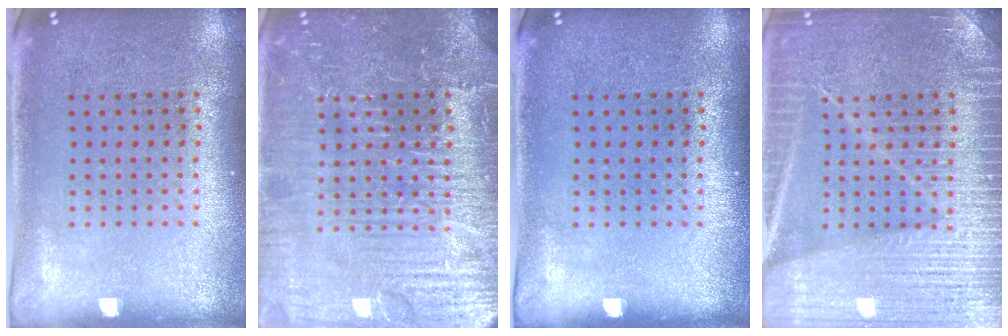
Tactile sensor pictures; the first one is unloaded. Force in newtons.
{"total": 7.7, "press": 7.6, "slide": 0.9}
{"total": 0.0}
{"total": 6.8, "press": 6.7, "slide": 1.0}